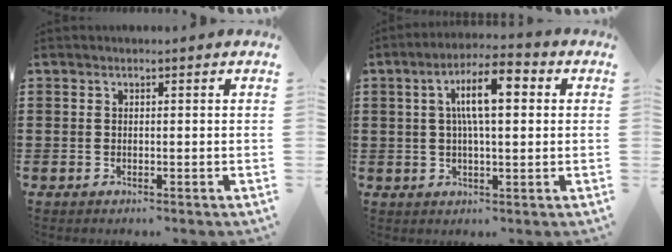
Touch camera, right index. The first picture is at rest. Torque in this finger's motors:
{"motor_torque": [2.02, 0.12, 1.05, 0.21]}